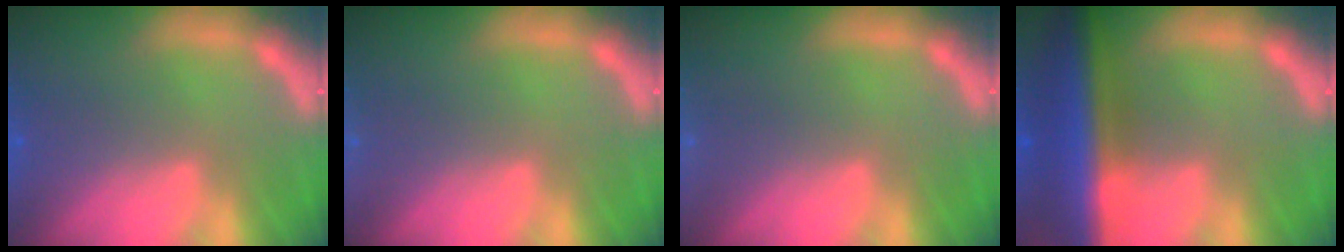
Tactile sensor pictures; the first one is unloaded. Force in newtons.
{"total": 2.4}
{"total": 3.0}
{"total": 10.0}